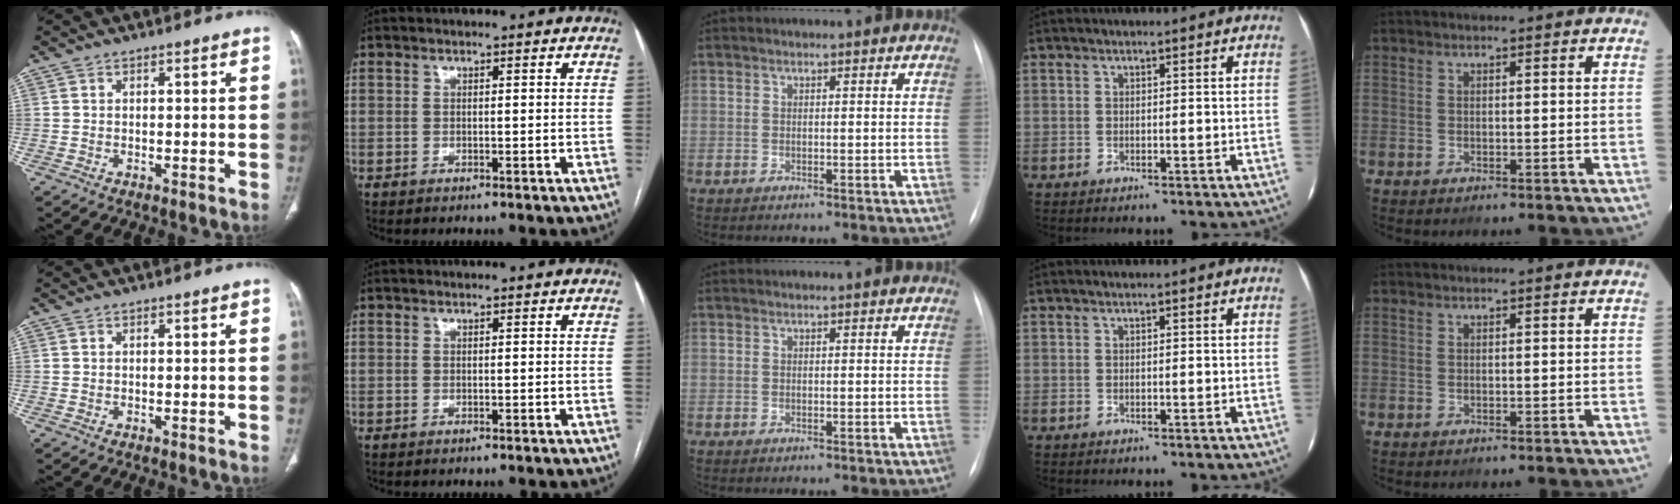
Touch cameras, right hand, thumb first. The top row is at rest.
{}